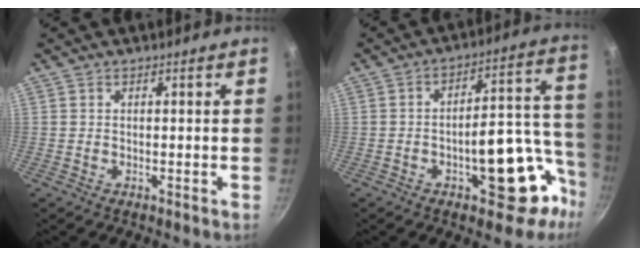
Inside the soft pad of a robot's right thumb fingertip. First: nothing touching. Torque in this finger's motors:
{"motor_torque": [1.40, 1.24, 1.06, -0.80, 0.05]}